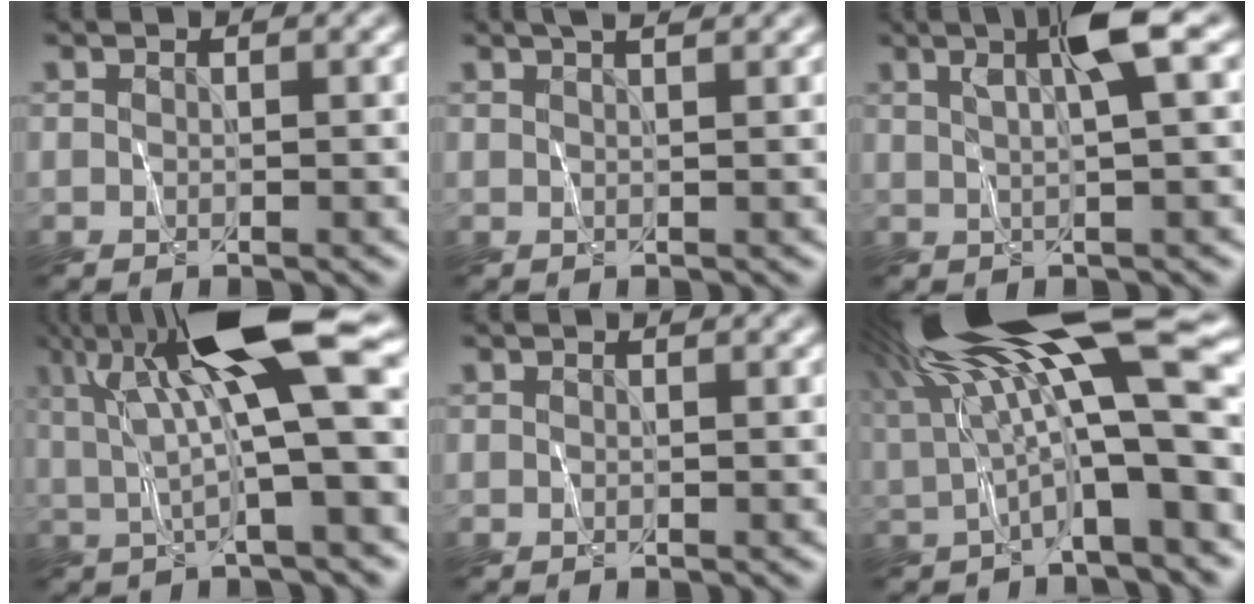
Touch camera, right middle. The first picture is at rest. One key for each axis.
{"total": 2.3, "fx": 1.9, "fy": 0.2, "fz": 1.3, "tx": -0.022, "ty": 0.011, "tz": 0.024}
{"total": 4.5, "fx": 1.6, "fy": 0.1, "fz": 4.2, "tx": -0.071, "ty": 0.009, "tz": 0.024}
{"total": 11.6, "fx": 4.3, "fy": 1.9, "fz": 10.6, "tx": -0.179, "ty": 0.008, "tz": 0.071}
{"total": 0.0}
{"total": 17.0, "fx": 5.7, "fy": 3.3, "fz": 15.7, "tx": -0.236, "ty": 0.016, "tz": 0.101}